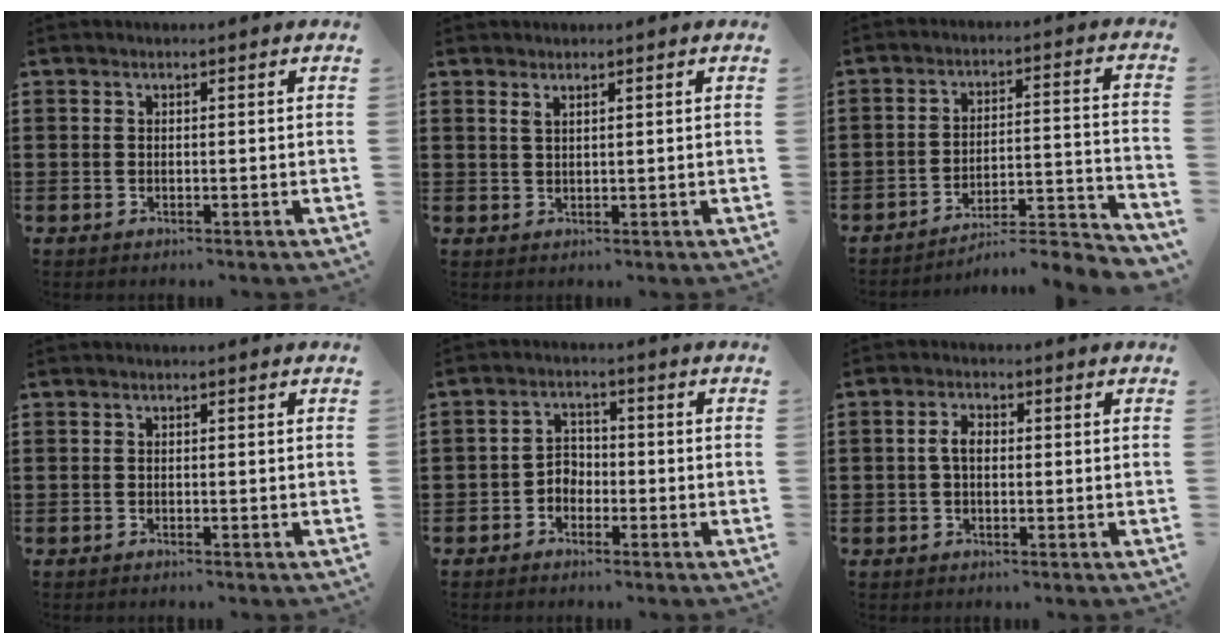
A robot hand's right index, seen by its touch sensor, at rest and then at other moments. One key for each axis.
{"total": 1.2, "fx": 0.9, "fy": 0.3, "fz": 0.6, "tx": -0.014, "ty": 0.002, "tz": 0.017}
{"total": 4.1, "fx": -3.8, "fy": -0.1, "fz": 1.7, "tx": -0.035, "ty": -0.023, "tz": -0.082}
{"total": 0.0}
{"total": 2.6, "fx": -1.8, "fy": 1.7, "fz": 0.7, "tx": -0.019, "ty": 0.009, "tz": -0.041}
{"total": 2.9, "fx": 0.0, "fy": 1.6, "fz": 2.4, "tx": -0.056, "ty": 0.004, "tz": -0.003}